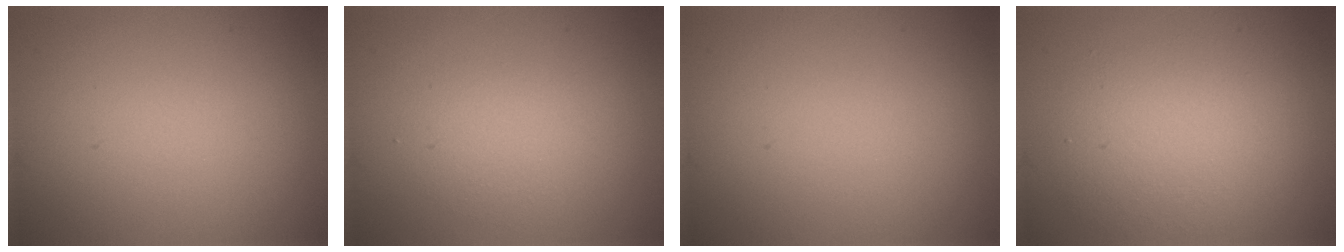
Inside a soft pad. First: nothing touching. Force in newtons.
{"total": 2.0, "press": 2.0, "slide": 0.1}
{"total": 0.0}
{"total": 4.5, "press": 4.5, "slide": 0.2}